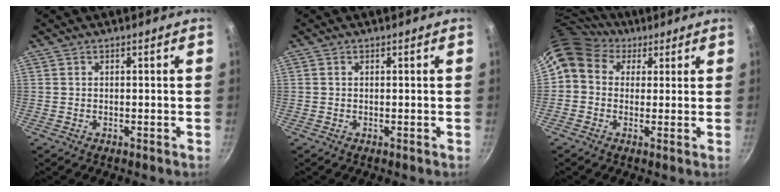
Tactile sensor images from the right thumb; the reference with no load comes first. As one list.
[{"total": 0.0}, {"total": 9.6, "force": [4.1, 7.5, 4.4], "torque": [-0.059, 0.006, 0.053]}]